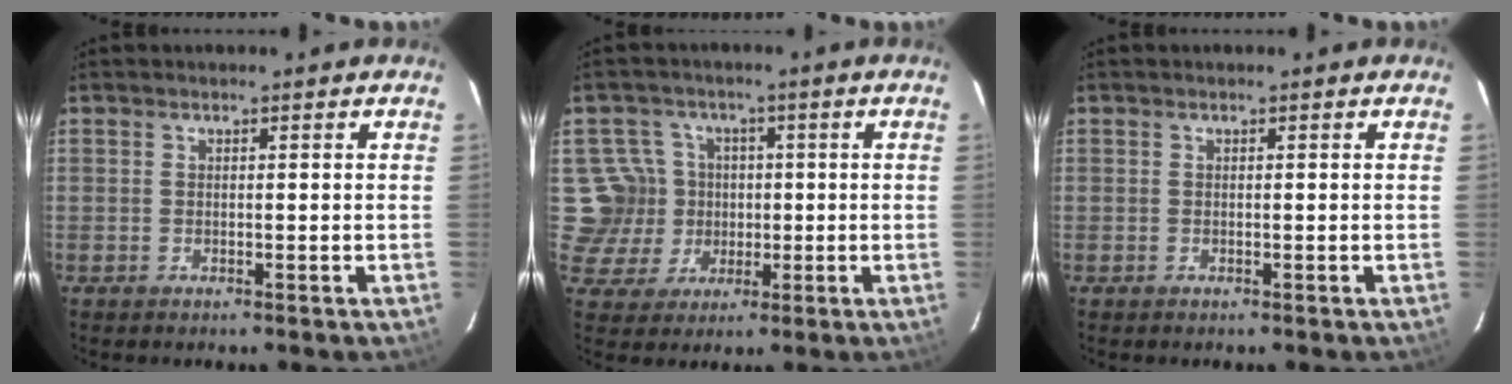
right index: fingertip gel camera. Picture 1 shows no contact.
{"total": 7.8, "force": [-0.1, 7.8, -0.2], "torque": [-0.010, 0.019, -0.003]}
{"total": 0.0}